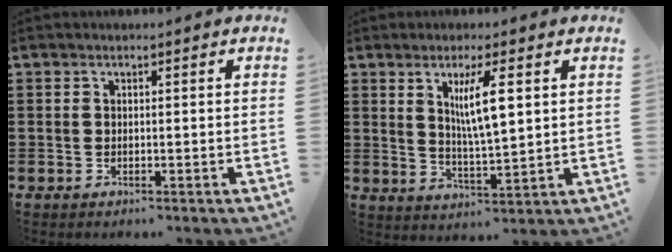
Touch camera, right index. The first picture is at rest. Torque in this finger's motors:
{"motor_torque": [0.50, 0.12, 0.56, 0.06]}